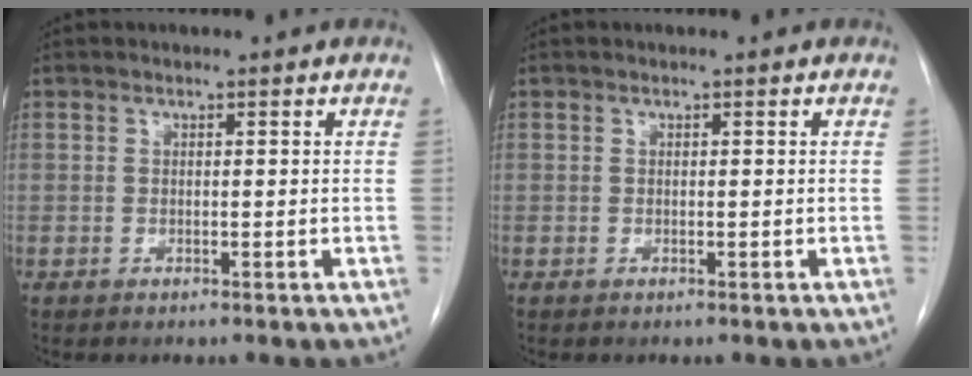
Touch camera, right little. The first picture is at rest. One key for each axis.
{"total": 0.0}